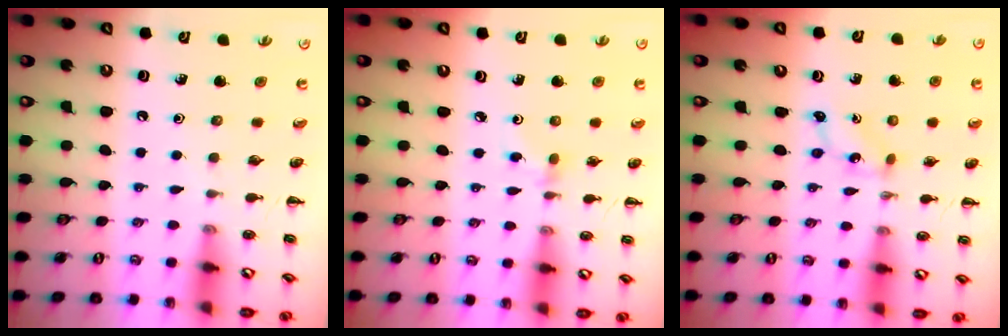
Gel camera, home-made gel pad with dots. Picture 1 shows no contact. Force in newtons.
{"total": 2.6, "press": 2.4, "slide": 1.0}
{"total": 1.1, "press": 1.1, "slide": 0.1}